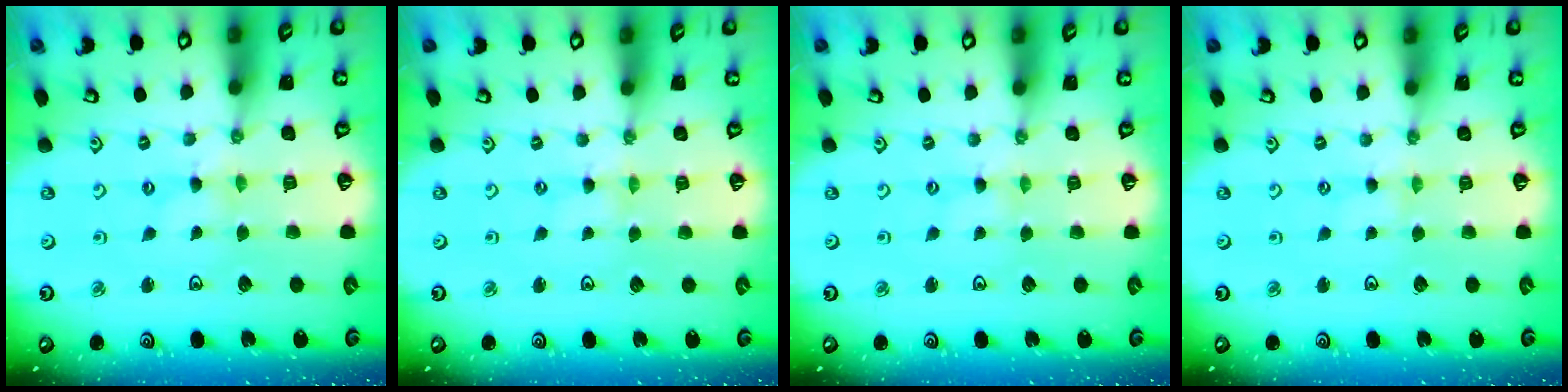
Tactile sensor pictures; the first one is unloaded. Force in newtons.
{"total": 0.0}
{"total": 0.0}
{"total": 1.2, "press": 1.2, "slide": 0.3}